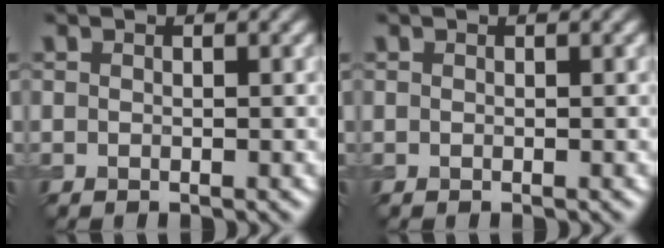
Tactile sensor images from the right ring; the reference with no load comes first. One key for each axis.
{"total": 0.0}